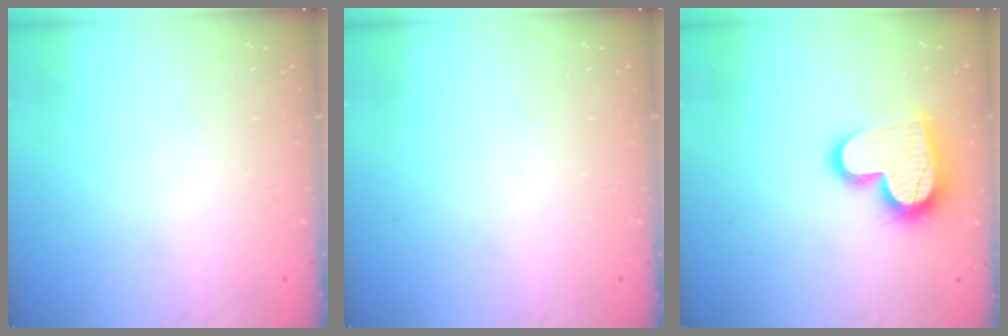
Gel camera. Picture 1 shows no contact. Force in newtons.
{"total": 0.0}
{"total": 16.5, "press": 16.5, "slide": 1.1}